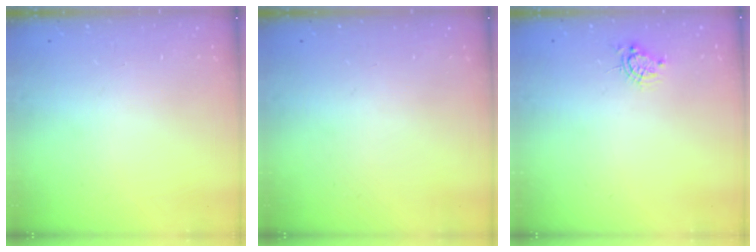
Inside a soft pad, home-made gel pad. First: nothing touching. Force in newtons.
{"total": 0.0}
{"total": 6.6, "press": 6.5, "slide": 1.2}